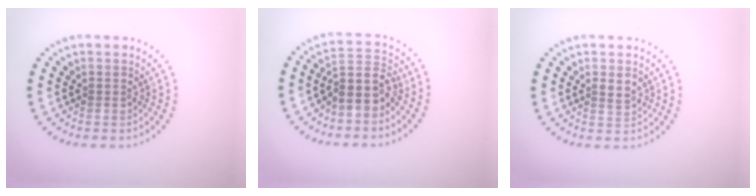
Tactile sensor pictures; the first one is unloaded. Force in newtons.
{"total": 3.4, "press": 2.9, "slide": 1.9}
{"total": 1.2, "press": 1.2, "slide": 0.2}